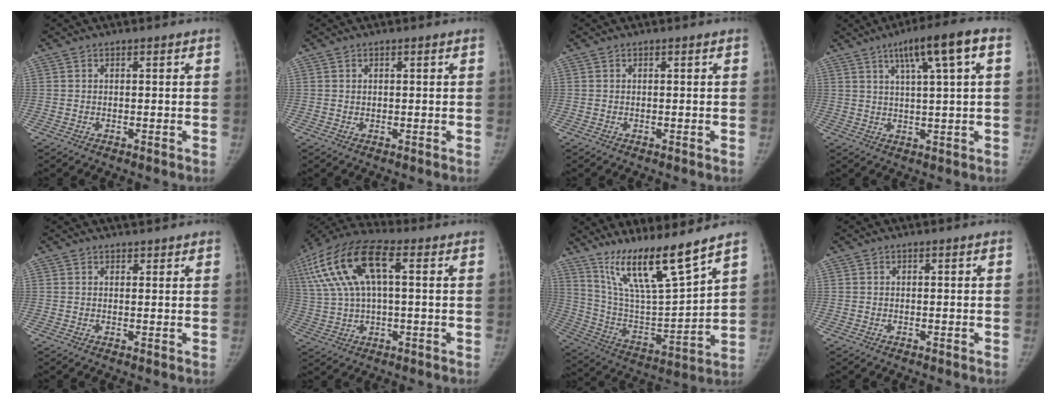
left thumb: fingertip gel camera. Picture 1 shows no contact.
{"total": 0.6, "force": [0.3, 0.4, 0.4], "torque": [-0.001, -0.001, 0.005]}
{"total": 0.0}
{"total": 10.2, "force": [4.2, 1.0, 9.2], "torque": [-0.149, 0.007, 0.064]}
{"total": 3.3, "force": [2.8, 1.0, 1.4], "torque": [0.002, 0.002, 0.034]}
{"total": 18.0, "force": [5.0, 7.6, 15.5], "torque": [-0.327, 0.036, 0.086]}
{"total": 17.6, "force": [13.1, 1.9, 11.7], "torque": [-0.187, -0.074, 0.251]}
{"total": 0.0}